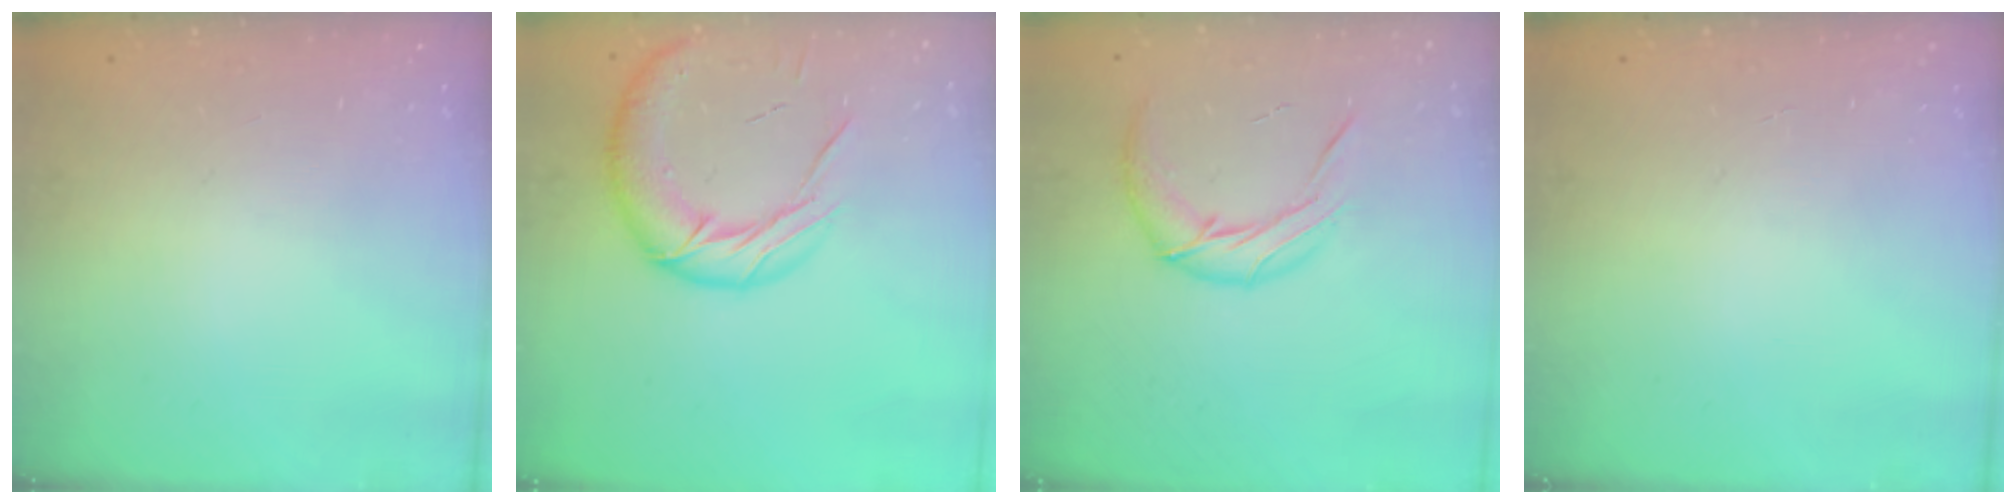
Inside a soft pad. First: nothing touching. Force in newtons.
{"total": 15.9, "press": 15.7, "slide": 1.9}
{"total": 11.2, "press": 10.9, "slide": 2.4}
{"total": 0.0}